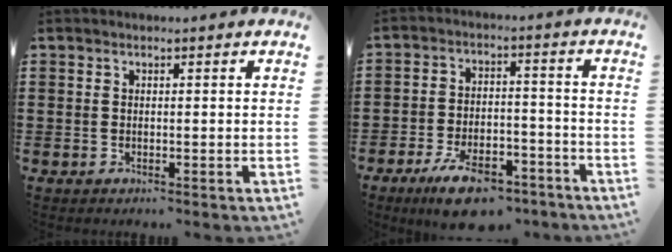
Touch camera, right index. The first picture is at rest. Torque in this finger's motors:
{"motor_torque": [0.17, 0.18, 0.94, 0.15]}